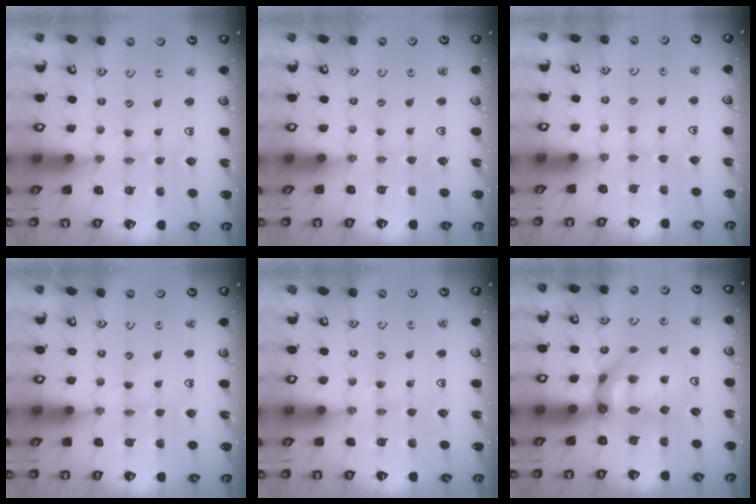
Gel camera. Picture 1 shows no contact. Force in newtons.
{"total": 1.7, "press": 1.7, "slide": 0.4}
{"total": 3.7, "press": 3.6, "slide": 0.4}
{"total": 0.0}
{"total": 2.0, "press": 2.0, "slide": 0.3}
{"total": 13.1, "press": 13.0, "slide": 1.6}